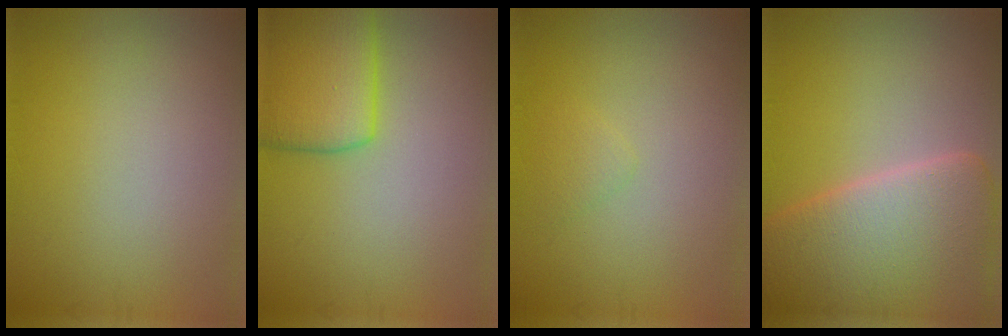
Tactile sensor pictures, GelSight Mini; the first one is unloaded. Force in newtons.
{"total": 5.9, "press": 5.9, "slide": 0.1}
{"total": 0.9, "press": 0.9, "slide": 0.1}
{"total": 11.8, "press": 11.8, "slide": 0.6}